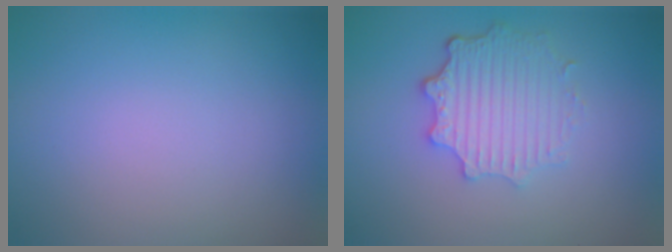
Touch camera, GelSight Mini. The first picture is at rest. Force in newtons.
{"total": 4.4, "press": 3.6, "slide": 2.6}